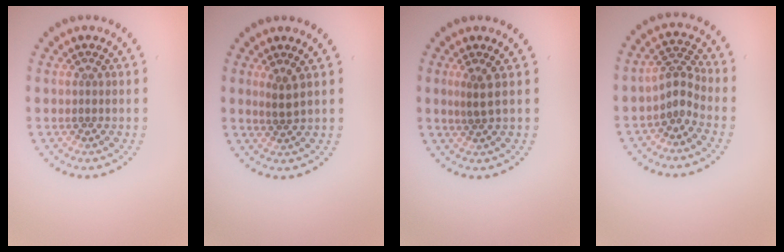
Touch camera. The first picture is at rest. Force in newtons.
{"total": 1.4, "press": 1.1, "slide": 0.9}
{"total": 1.5, "press": 1.0, "slide": 1.1}
{"total": 2.2, "press": 1.4, "slide": 1.6}